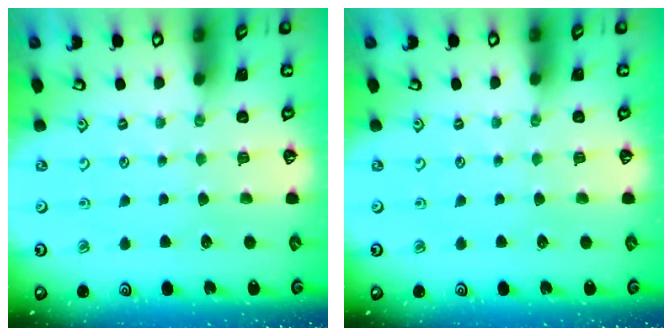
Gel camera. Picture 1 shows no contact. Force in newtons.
{"total": 0.0}